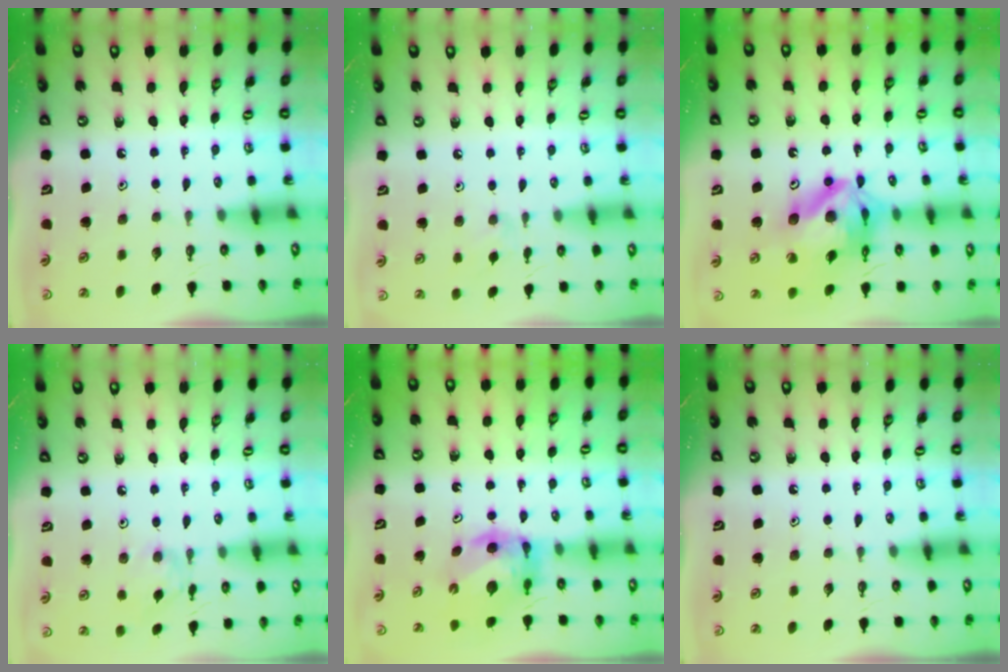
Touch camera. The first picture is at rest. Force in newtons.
{"total": 4.2, "press": 4.1, "slide": 0.7}
{"total": 17.8, "press": 17.7, "slide": 2.3}
{"total": 2.0, "press": 2.0, "slide": 0.3}
{"total": 6.4, "press": 6.4, "slide": 0.6}
{"total": 0.0}